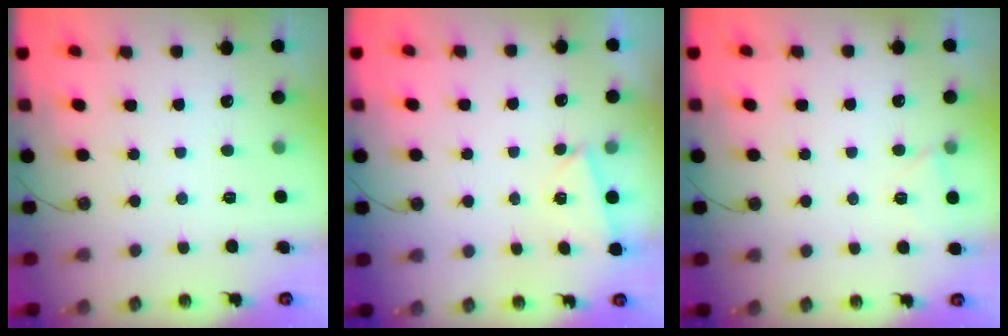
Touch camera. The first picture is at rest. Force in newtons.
{"total": 2.1, "press": 1.7, "slide": 1.3}
{"total": 3.9, "press": 3.9, "slide": 0.5}